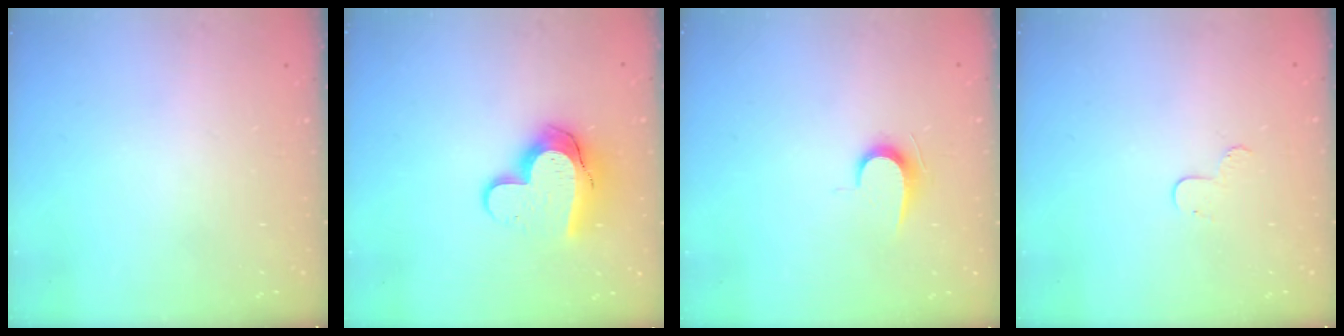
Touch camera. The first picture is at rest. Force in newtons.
{"total": 13.3, "press": 13.3, "slide": 1.1}
{"total": 6.1, "press": 6.0, "slide": 0.6}
{"total": 4.8, "press": 4.8, "slide": 0.5}